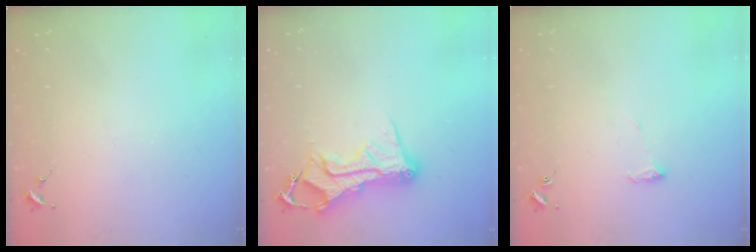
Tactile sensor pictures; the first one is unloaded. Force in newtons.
{"total": 14.0, "press": 14.0, "slide": 1.4}
{"total": 6.1, "press": 6.0, "slide": 0.9}